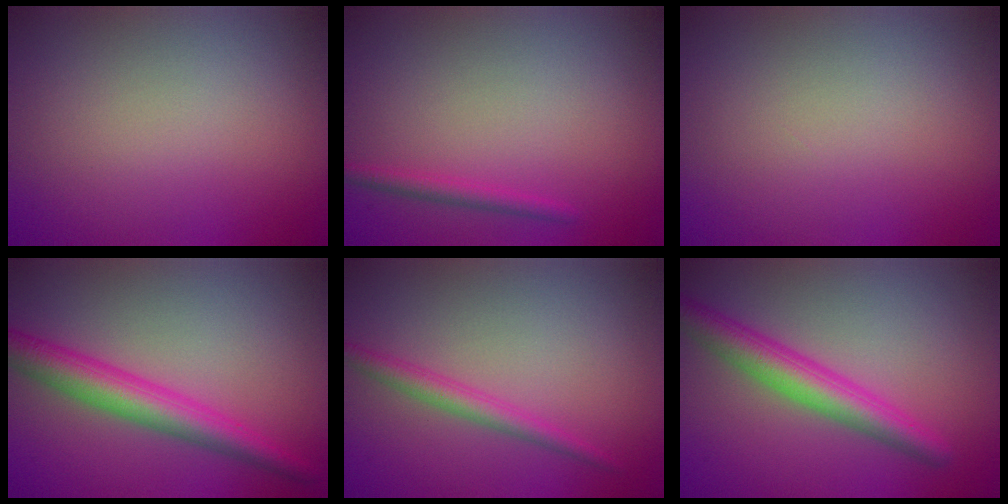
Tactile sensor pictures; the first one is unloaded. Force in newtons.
{"total": 1.5, "press": 1.4, "slide": 0.1}
{"total": 0.0}
{"total": 4.7, "press": 4.7, "slide": 0.1}
{"total": 2.0, "press": 2.0, "slide": 0.1}
{"total": 4.5, "press": 4.5, "slide": 0.0}